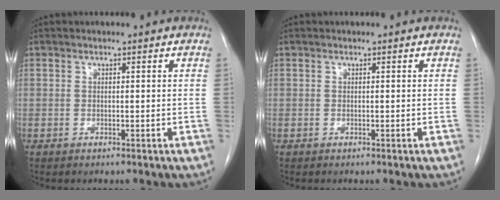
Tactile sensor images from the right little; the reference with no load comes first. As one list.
[{"total": 0.0}]